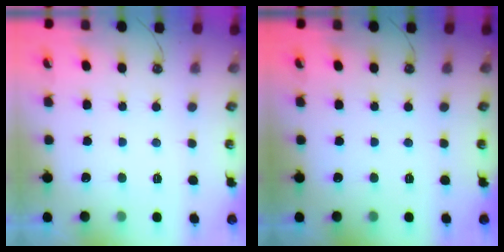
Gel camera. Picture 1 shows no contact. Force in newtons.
{"total": 0.0}